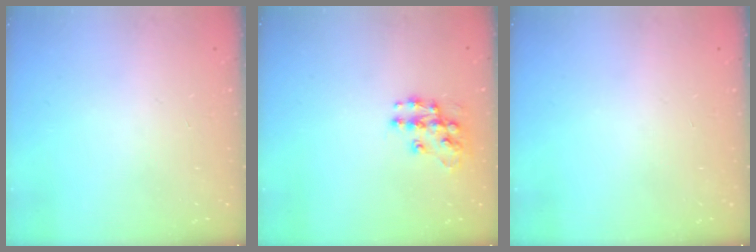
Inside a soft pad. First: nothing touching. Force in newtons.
{"total": 11.4, "press": 11.4, "slide": 0.7}
{"total": 0.0}